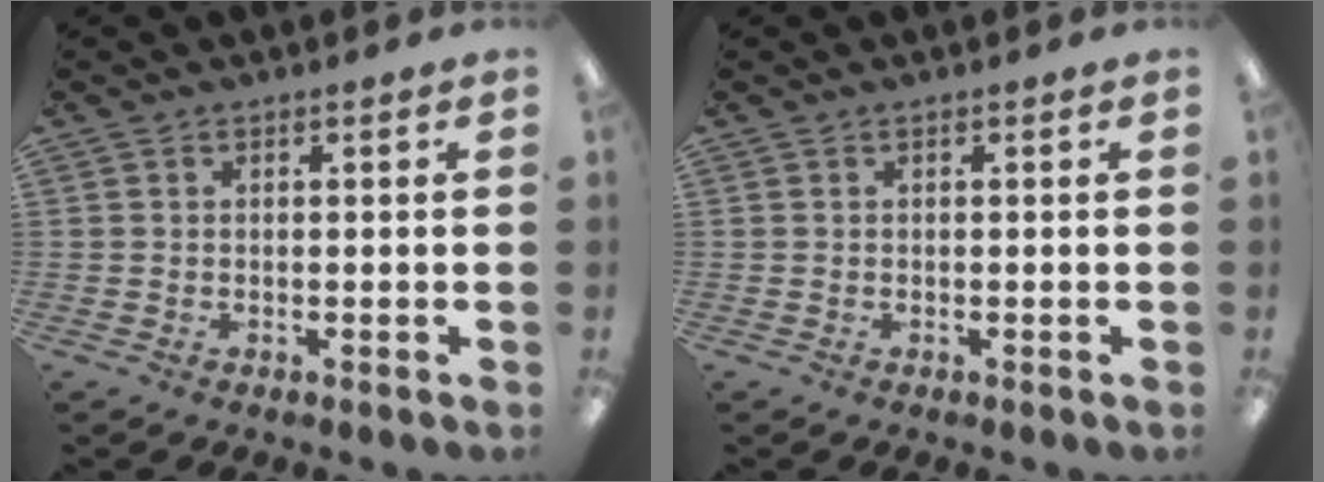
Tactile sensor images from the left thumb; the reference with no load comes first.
{"total": 0.0}